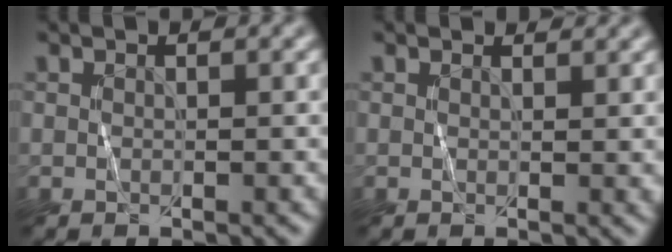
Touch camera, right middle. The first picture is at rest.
{"total": 1.4, "force": [1.2, 0.2, 0.5], "torque": [-0.005, -0.002, 0.020]}